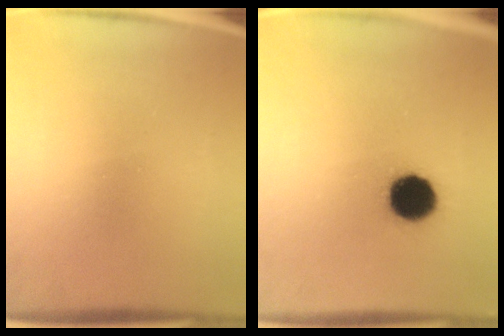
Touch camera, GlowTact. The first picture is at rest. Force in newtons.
{"total": 11.8}